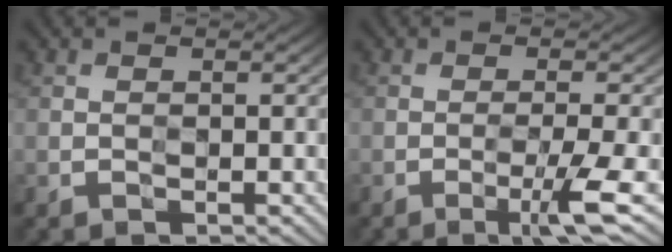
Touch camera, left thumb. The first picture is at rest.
{"total": 4.3, "force": [-2.0, -0.1, 3.8], "torque": [-0.060, 0.012, -0.036]}